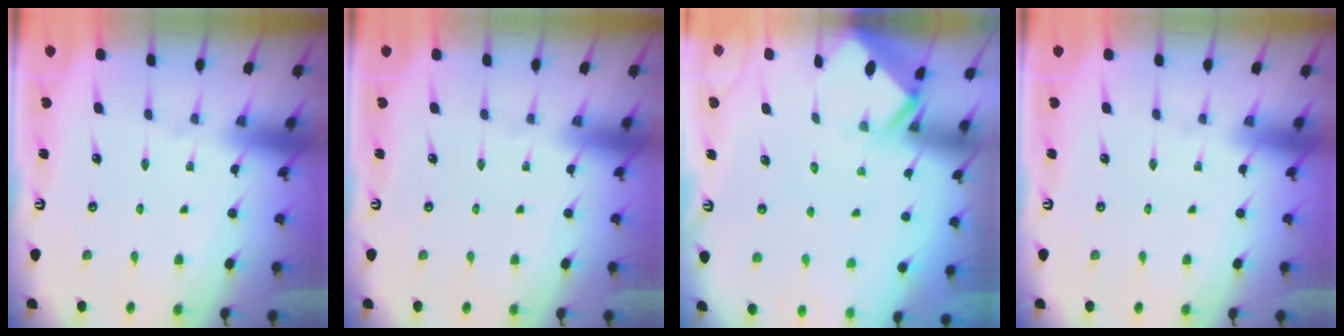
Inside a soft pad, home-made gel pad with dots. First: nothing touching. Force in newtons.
{"total": 0.0}
{"total": 2.8, "press": 2.8, "slide": 0.1}
{"total": 0.0}